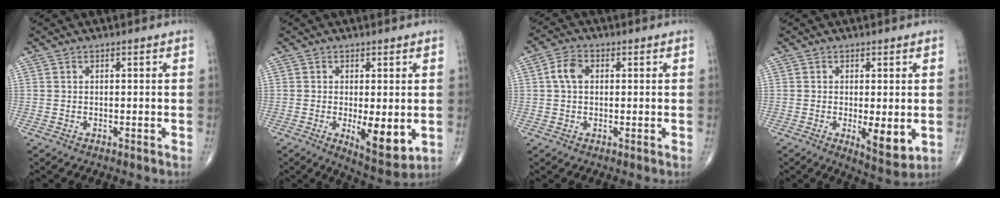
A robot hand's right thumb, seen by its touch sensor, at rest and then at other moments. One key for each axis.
{"total": 8.3, "fx": -1.2, "fy": 2.9, "fz": 7.6, "tx": -0.106, "ty": -0.024, "tz": -0.010}
{"total": 4.2, "fx": 0.6, "fy": 2.9, "fz": 3.0, "tx": -0.060, "ty": 0.011, "tz": 0.007}
{"total": 6.4, "fx": -0.9, "fy": 2.2, "fz": 6.0, "tx": -0.085, "ty": -0.019, "tz": -0.008}